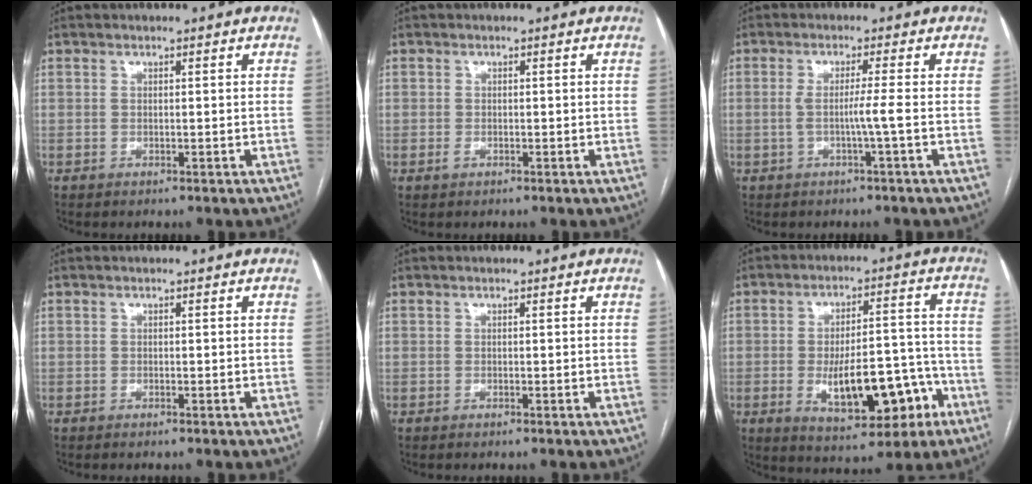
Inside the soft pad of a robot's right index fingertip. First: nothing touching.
{"total": 1.0, "force": [-0.4, 0.8, 0.4], "torque": [-0.003, 0.002, -0.005]}
{"total": 3.1, "force": [-0.7, -1.0, 2.9], "torque": [-0.051, 0.000, -0.013]}
{"total": 0.0}
{"total": 0.0}
{"total": 14.2, "force": [-5.0, 5.5, 12.1], "torque": [-0.178, 0.020, -0.063]}